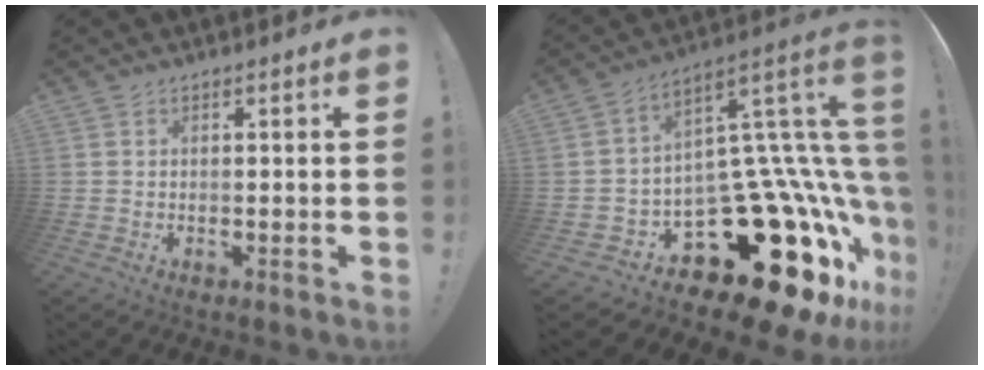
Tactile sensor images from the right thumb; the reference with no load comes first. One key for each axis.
{"total": 29.7, "fx": -12.6, "fy": 14.1, "fz": 23.0, "tx": -0.243, "ty": 0.000, "tz": -0.144}